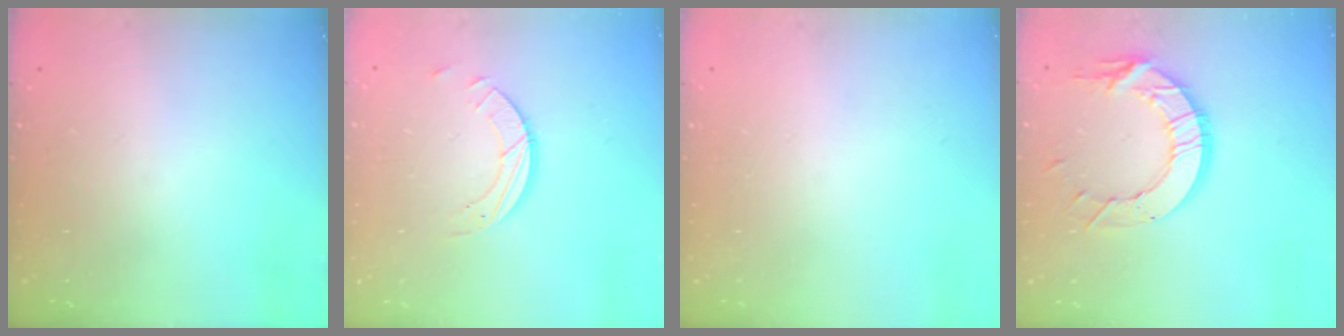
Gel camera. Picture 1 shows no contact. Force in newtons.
{"total": 3.9, "press": 3.9, "slide": 0.1}
{"total": 0.0}
{"total": 12.2, "press": 12.2, "slide": 0.7}